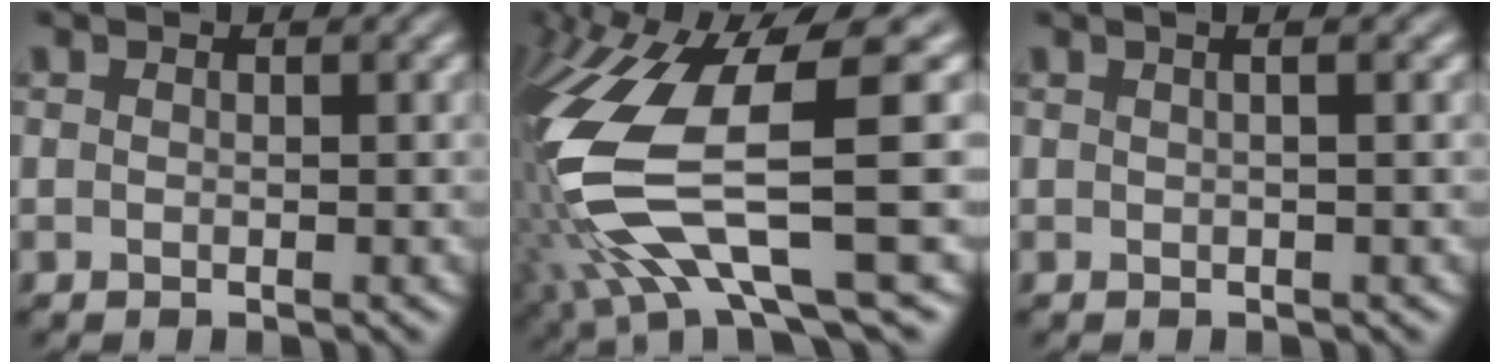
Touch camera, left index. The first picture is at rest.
{"total": 12.7, "force": [-2.7, 3.9, 11.8], "torque": [-0.269, -0.015, -0.036]}
{"total": 2.6, "force": [1.1, 1.2, 2.1], "torque": [-0.008, 0.024, -0.012]}